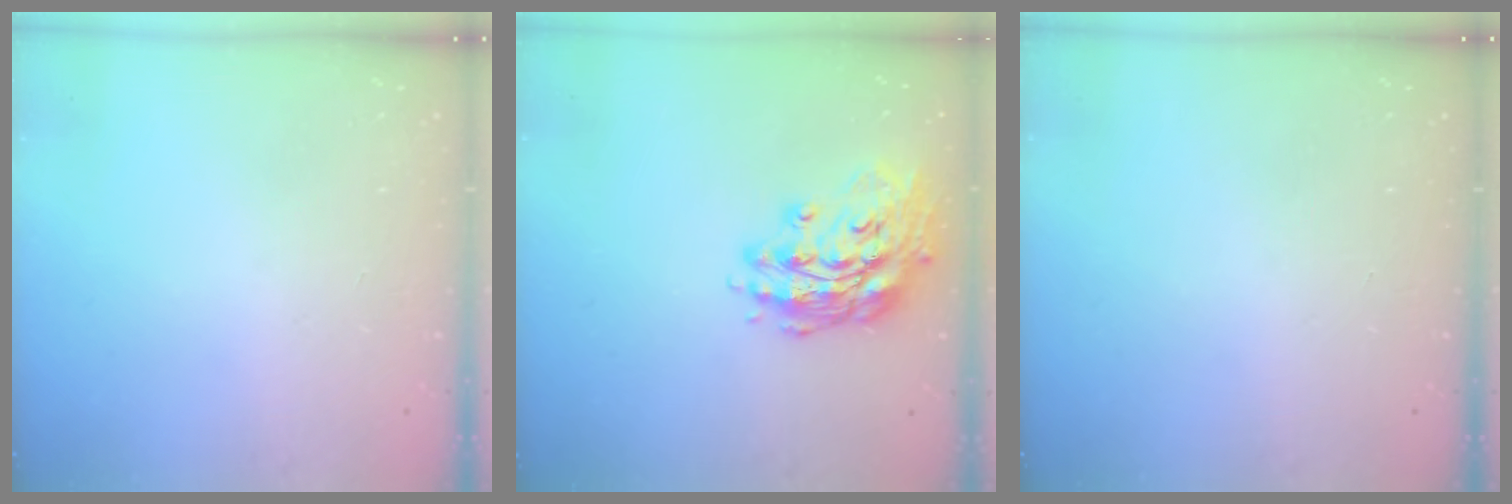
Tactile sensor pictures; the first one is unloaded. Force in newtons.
{"total": 15.0, "press": 14.7, "slide": 2.6}
{"total": 0.0}